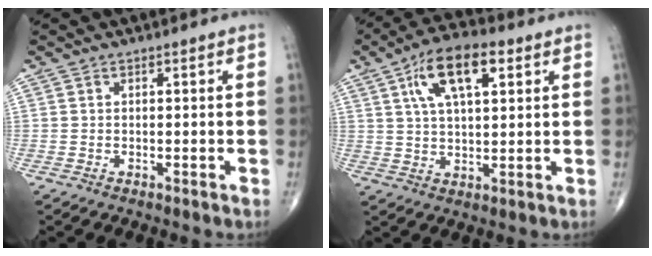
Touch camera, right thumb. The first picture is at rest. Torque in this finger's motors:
{"motor_torque": [0.49, 1.37, 1.16, 0.43, 0.11]}